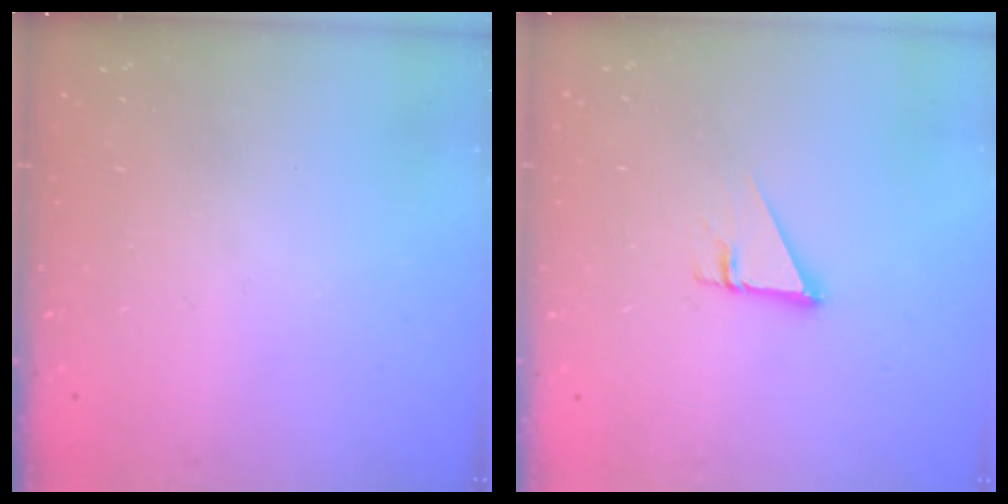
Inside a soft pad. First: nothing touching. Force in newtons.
{"total": 2.7, "press": 2.7, "slide": 0.1}